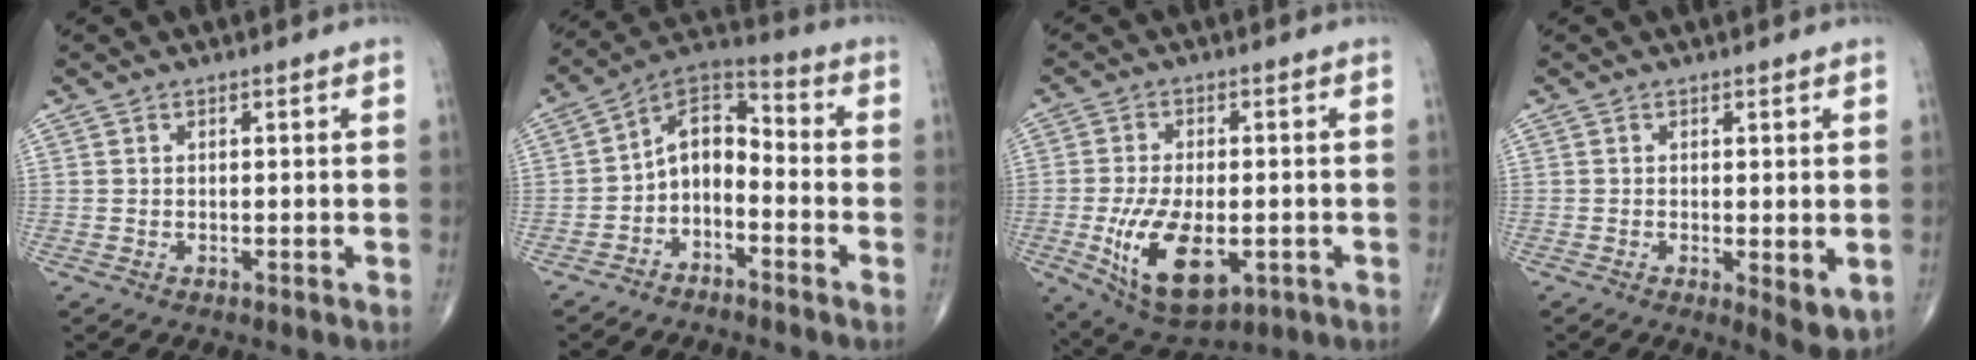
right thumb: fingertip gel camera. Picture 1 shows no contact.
{"total": 9.4, "force": [-3.6, 5.9, 6.3], "torque": [-0.087, 0.070, -0.078]}
{"total": 14.2, "force": [-3.6, 7.3, 11.6], "torque": [-0.200, -0.008, -0.044]}
{"total": 4.9, "force": [-0.8, 1.8, 4.5], "torque": [-0.064, -0.016, -0.009]}